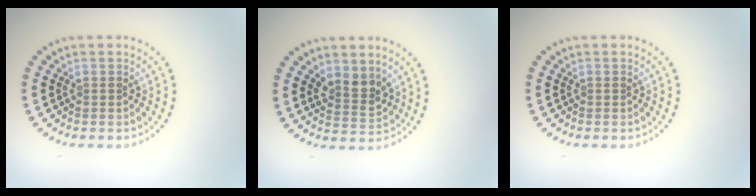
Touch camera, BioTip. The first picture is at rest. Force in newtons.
{"total": 2.6, "press": 2.4, "slide": 1.1}
{"total": 0.0}